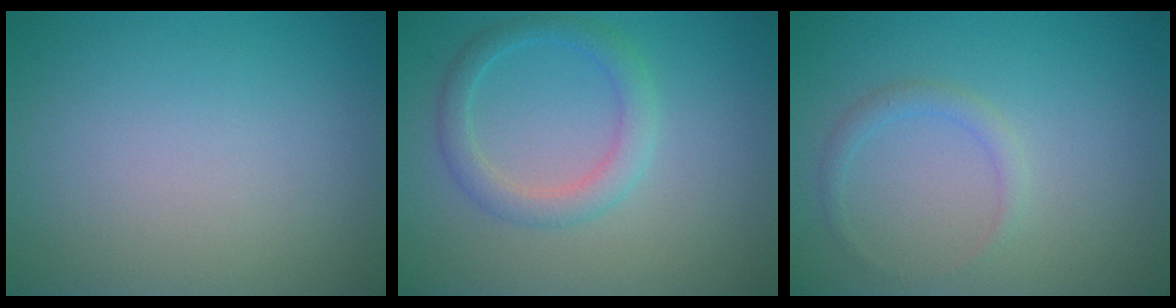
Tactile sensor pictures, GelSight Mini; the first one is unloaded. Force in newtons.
{"total": 2.7, "press": 2.7, "slide": 0.1}
{"total": 1.2, "press": 1.2, "slide": 0.2}